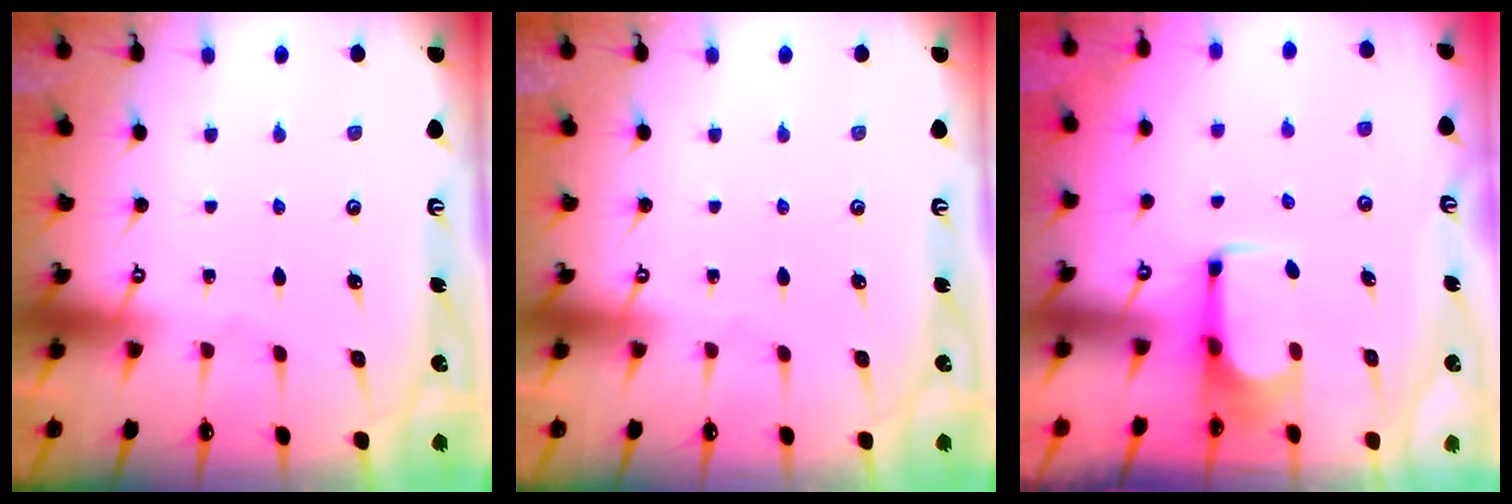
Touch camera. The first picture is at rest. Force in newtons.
{"total": 0.0}
{"total": 3.7, "press": 3.7, "slide": 0.0}